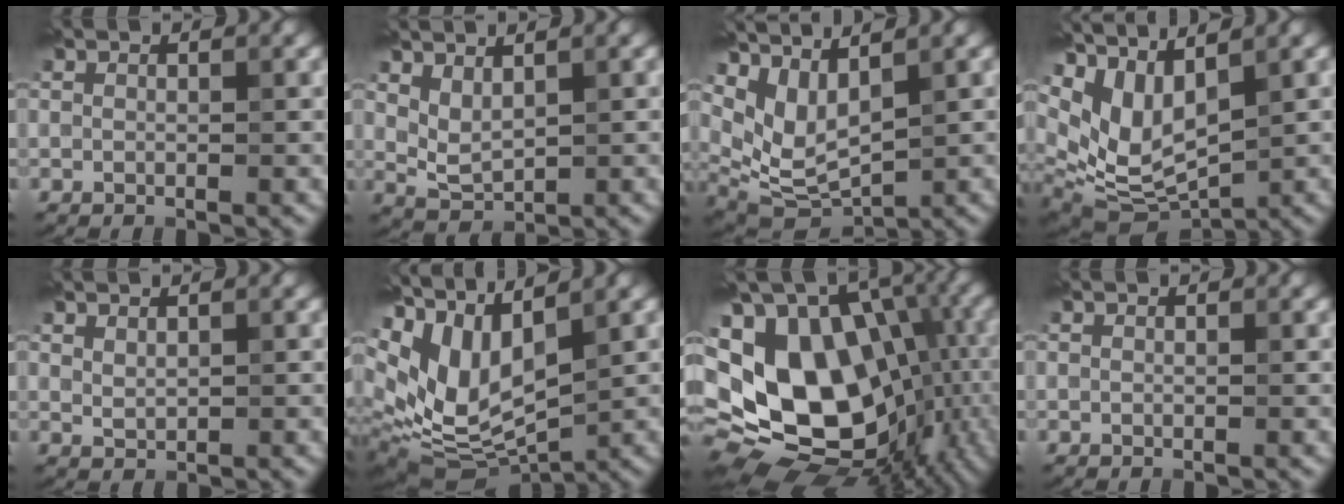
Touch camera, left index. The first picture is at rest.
{"total": 2.3, "force": [1.3, 1.1, 1.6], "torque": [-0.039, -0.006, 0.034]}
{"total": 4.8, "force": [2.8, 2.0, 3.4], "torque": [-0.084, -0.017, 0.065]}
{"total": 7.0, "force": [3.3, 3.2, 5.3], "torque": [-0.122, -0.011, 0.069]}
{"total": 1.1, "force": [0.9, 0.4, 0.6], "torque": [-0.016, -0.003, 0.022]}
{"total": 10.3, "force": [3.3, 5.1, 8.3], "torque": [-0.189, -0.012, 0.074]}
{"total": 19.0, "force": [-0.2, 13.6, 13.3], "torque": [-0.243, -0.009, 0.035]}
{"total": 0.0}